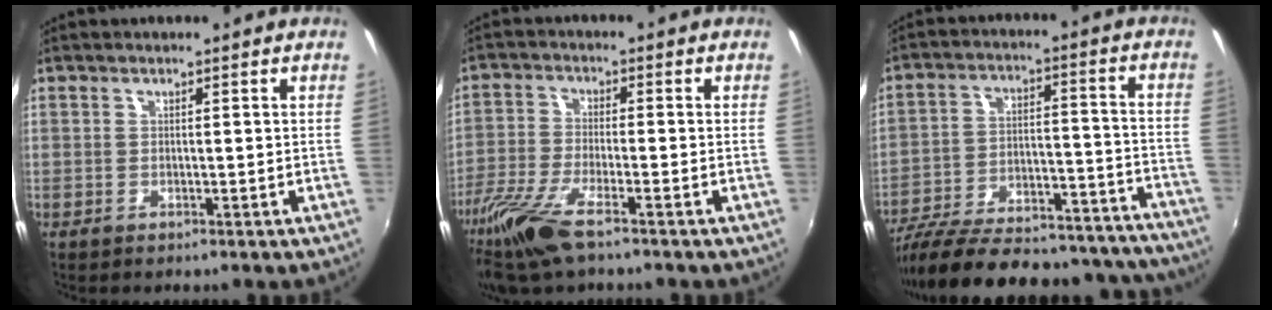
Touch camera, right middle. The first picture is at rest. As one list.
[{"total": 11.4, "force": [-7.9, 2.0, 8.0], "torque": [-0.188, -0.036, -0.156]}, {"total": 33.1, "force": [-28.8, 9.6, 13.2], "torque": [-0.239, 0.003, -0.376]}]